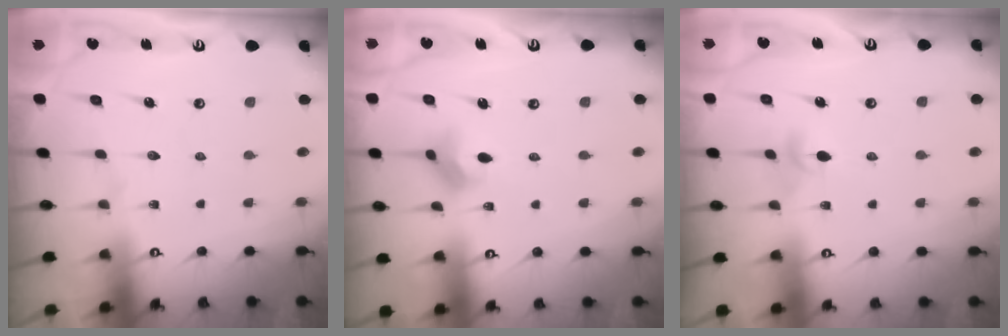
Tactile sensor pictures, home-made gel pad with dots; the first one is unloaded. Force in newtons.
{"total": 5.9, "press": 5.6, "slide": 1.6}
{"total": 3.3, "press": 3.2, "slide": 0.8}